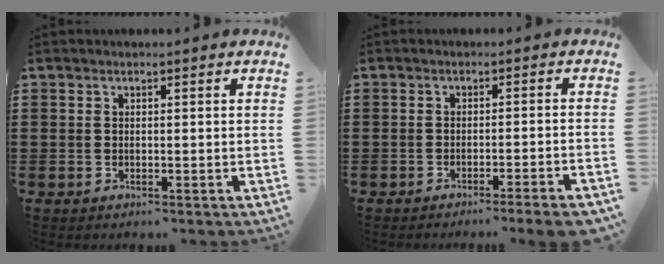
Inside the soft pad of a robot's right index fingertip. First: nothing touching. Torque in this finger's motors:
{"motor_torque": [1.19, -0.48, 0.32, 0.06]}